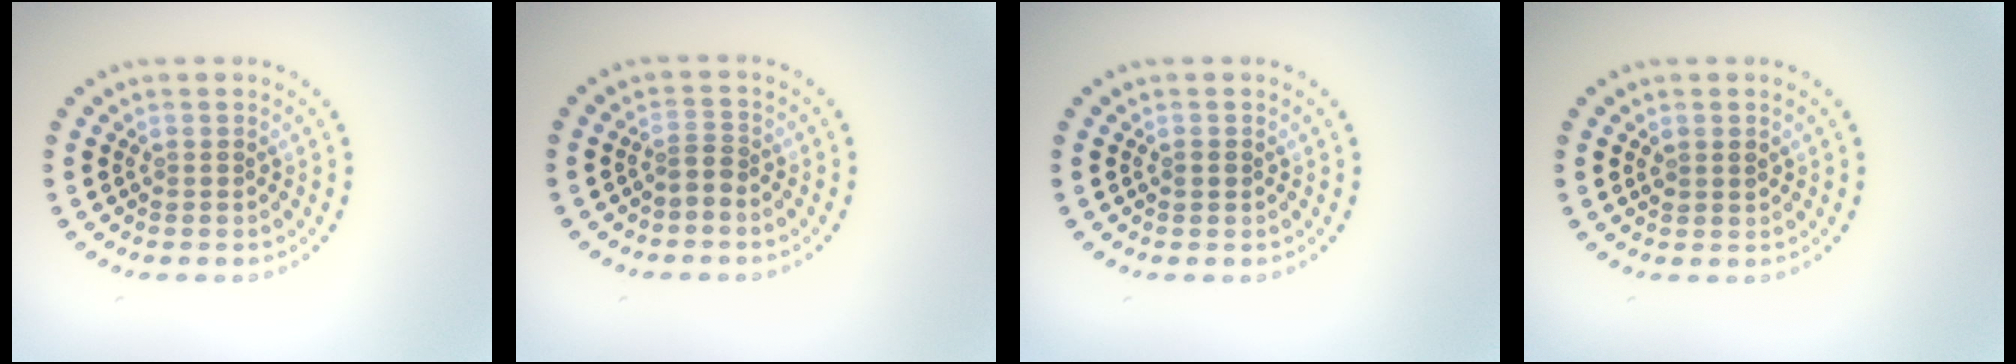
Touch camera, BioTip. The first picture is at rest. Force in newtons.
{"total": 1.2, "press": 0.8, "slide": 0.9}
{"total": 0.8, "press": 0.8, "slide": 0.2}
{"total": 1.0, "press": 0.9, "slide": 0.4}